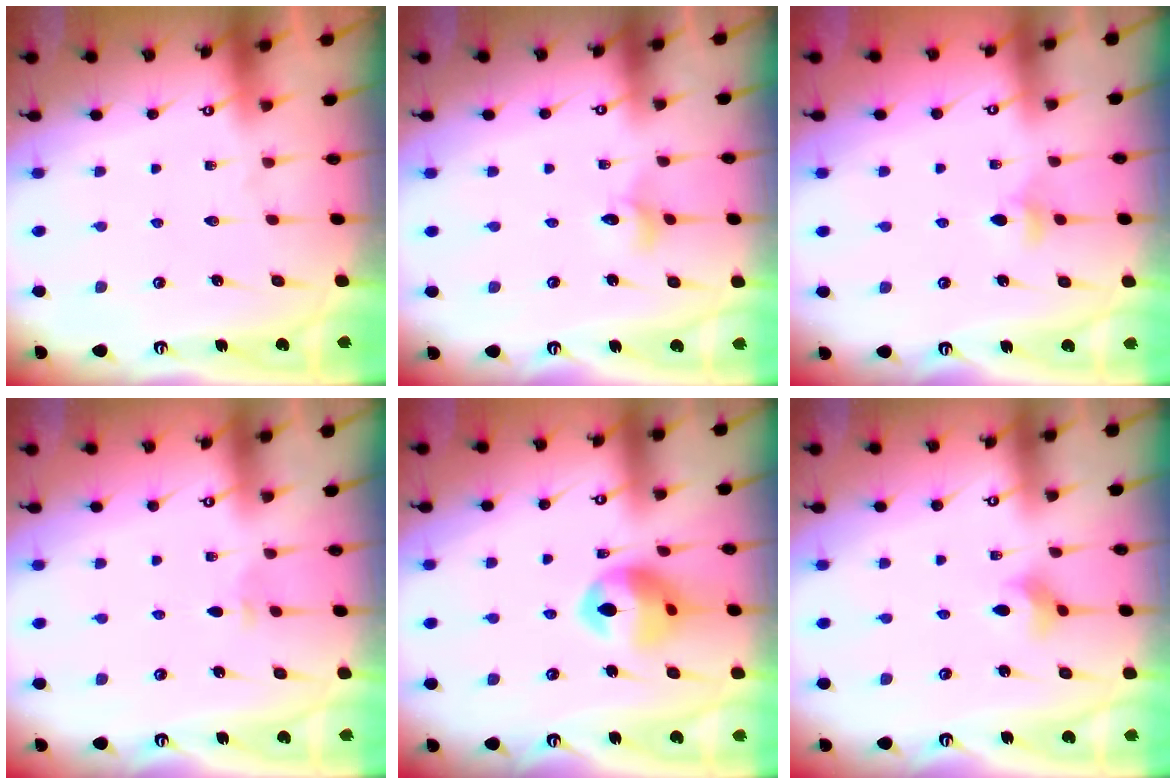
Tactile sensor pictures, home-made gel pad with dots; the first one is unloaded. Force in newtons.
{"total": 3.4, "press": 3.4, "slide": 0.3}
{"total": 3.8, "press": 3.7, "slide": 0.8}
{"total": 2.8, "press": 2.7, "slide": 0.7}
{"total": 12.3, "press": 12.1, "slide": 2.1}
{"total": 2.7, "press": 2.7, "slide": 0.2}